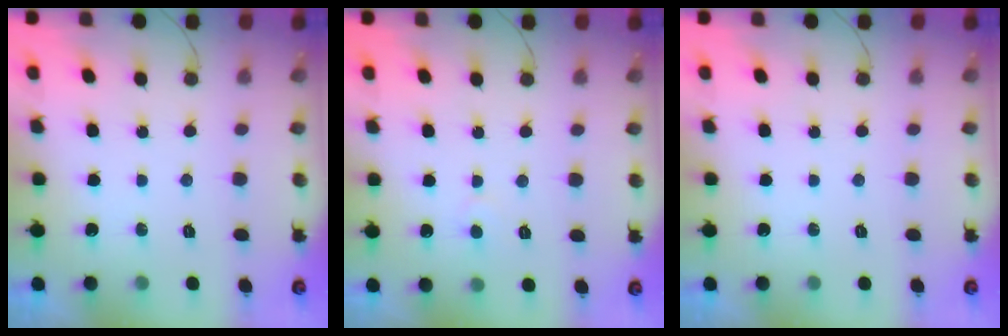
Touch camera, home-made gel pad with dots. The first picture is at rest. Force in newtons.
{"total": 3.9, "press": 3.9, "slide": 0.4}
{"total": 0.0}